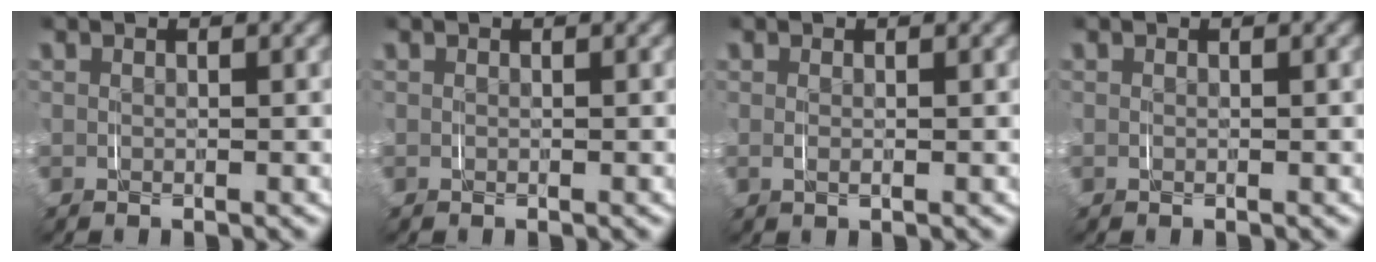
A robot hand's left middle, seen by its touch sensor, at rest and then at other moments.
{"total": 0.0}
{"total": 1.1, "force": [0.3, -1.0, -0.3], "torque": [0.015, 0.001, 0.010]}
{"total": 0.0}